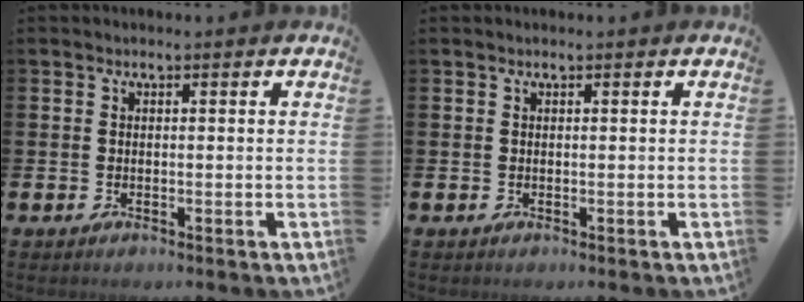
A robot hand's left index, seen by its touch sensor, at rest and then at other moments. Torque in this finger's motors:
{"motor_torque": [-0.03, 0.01, 0.02, 0.01]}